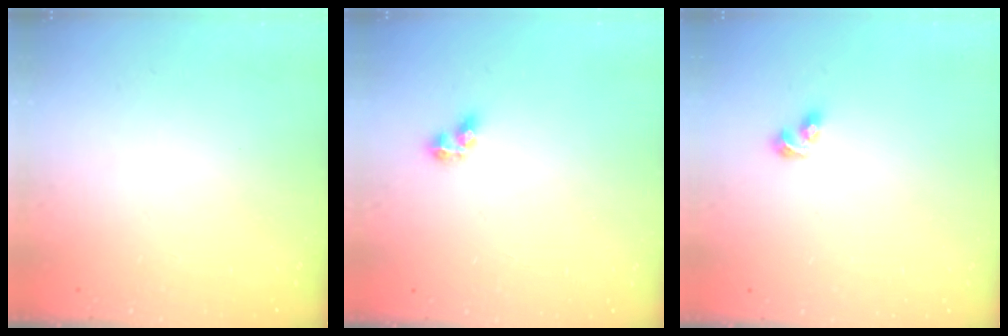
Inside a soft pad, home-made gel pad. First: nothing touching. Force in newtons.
{"total": 3.3, "press": 3.3, "slide": 0.2}
{"total": 3.6, "press": 3.5, "slide": 0.7}